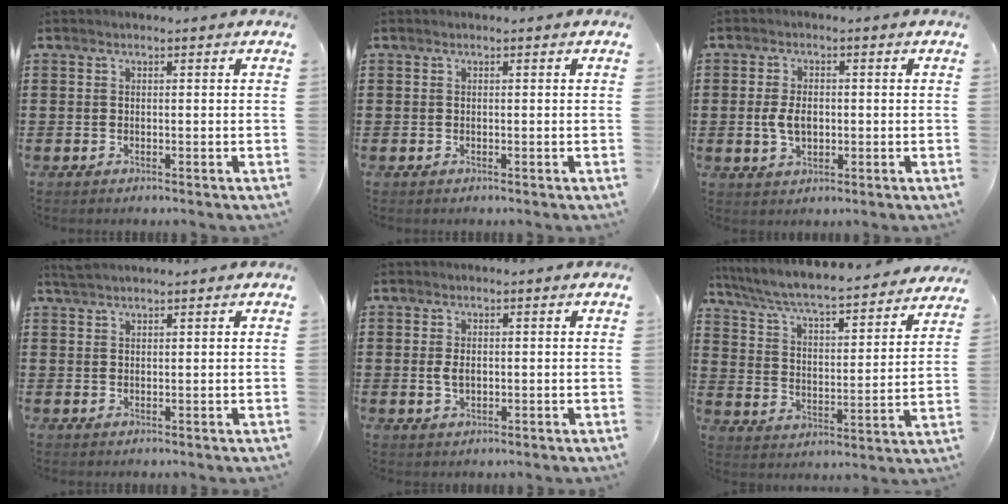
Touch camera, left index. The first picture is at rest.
{"total": 0.0}
{"total": 4.4, "force": [-0.2, 2.6, 3.5], "torque": [-0.083, 0.001, -0.008]}
{"total": 1.8, "force": [1.8, 0.1, 0.4], "torque": [-0.011, 0.002, 0.035]}
{"total": 2.3, "force": [0.2, 1.3, 1.9], "torque": [-0.047, 0.002, 0.000]}
{"total": 5.7, "force": [5.3, 0.0, 2.2], "torque": [-0.067, -0.050, 0.082]}